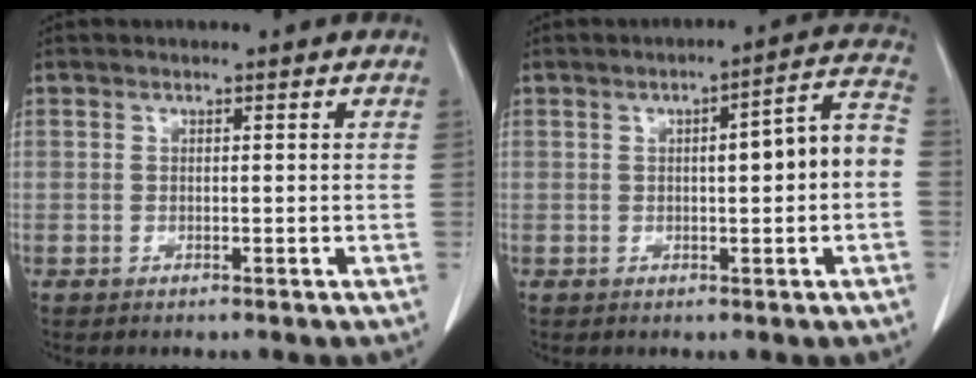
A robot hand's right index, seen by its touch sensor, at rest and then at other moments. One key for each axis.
{"total": 8.1, "fx": -0.4, "fy": 0.8, "fz": 8.0, "tx": -0.108, "ty": 0.029, "tz": -0.008}